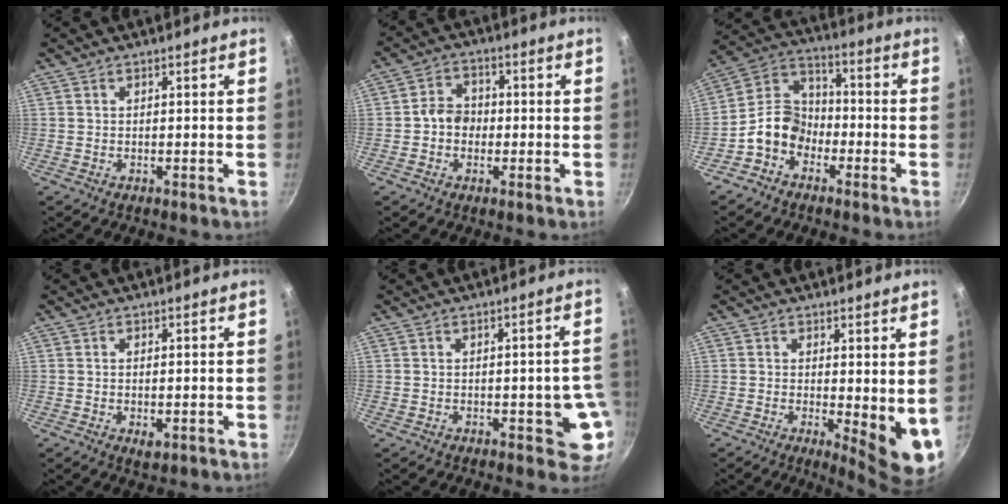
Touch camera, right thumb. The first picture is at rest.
{"total": 5.3, "force": [-0.7, 4.5, 2.8], "torque": [-0.019, 0.015, -0.021]}
{"total": 10.0, "force": [-4.0, 7.7, 5.0], "torque": [-0.062, 0.050, -0.098]}
{"total": 2.2, "force": [-0.5, 1.2, 1.8], "torque": [-0.028, -0.006, -0.005]}
{"total": 7.2, "force": [-1.6, 3.4, 6.2], "torque": [-0.032, 0.013, -0.016]}
{"total": 8.0, "force": [0.1, 2.8, 7.5], "torque": [-0.090, -0.019, 0.006]}